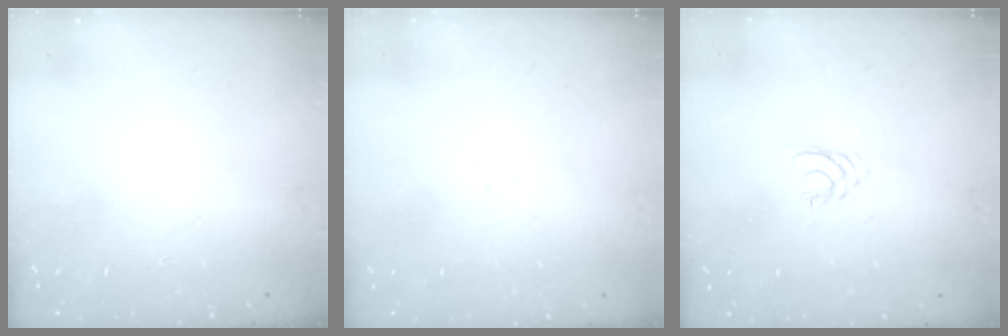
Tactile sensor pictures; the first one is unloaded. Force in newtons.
{"total": 1.6, "press": 1.5, "slide": 0.3}
{"total": 1.7, "press": 1.7, "slide": 0.2}